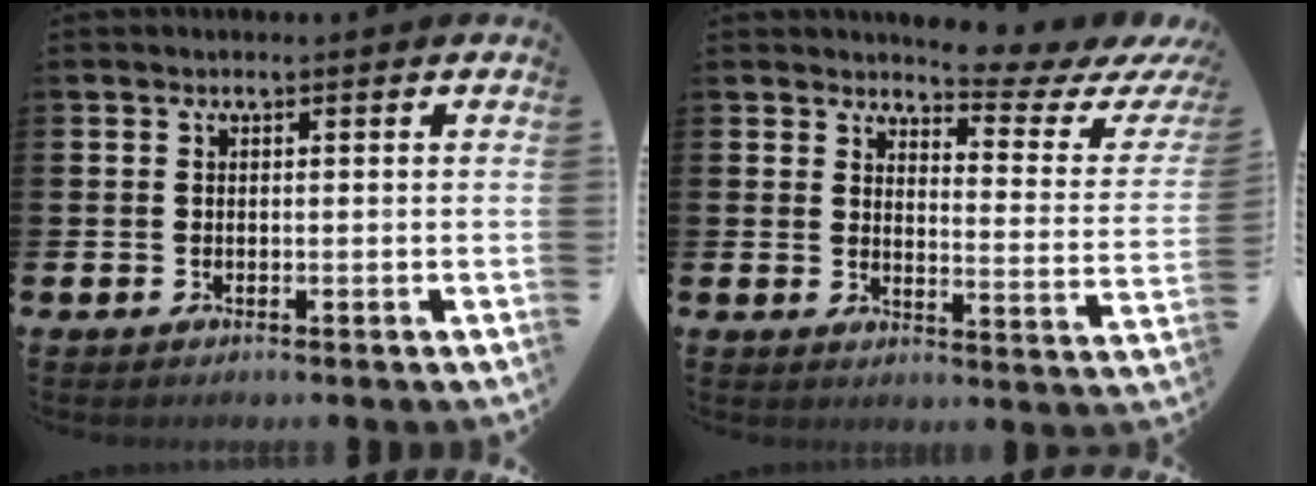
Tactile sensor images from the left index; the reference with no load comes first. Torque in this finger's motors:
{"motor_torque": [0.50, -0.53, 0.23, 0.00]}